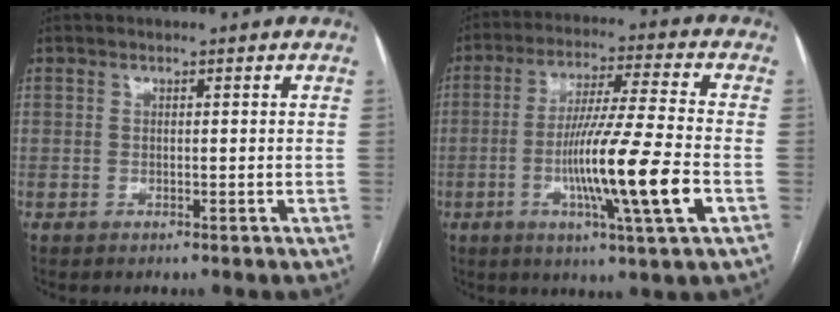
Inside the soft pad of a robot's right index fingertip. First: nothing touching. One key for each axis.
{"total": 14.9, "fx": -3.9, "fy": -0.9, "fz": 14.3, "tx": -0.261, "ty": -0.017, "tz": -0.073}